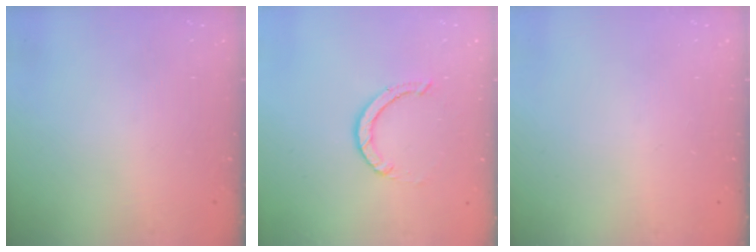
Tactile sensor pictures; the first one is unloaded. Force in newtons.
{"total": 3.6, "press": 3.5, "slide": 0.3}
{"total": 0.0}